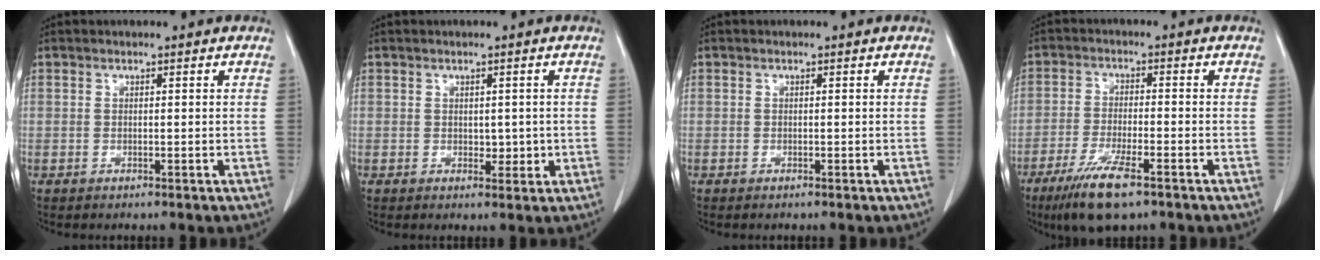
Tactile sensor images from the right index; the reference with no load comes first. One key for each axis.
{"total": 2.1, "fx": -0.1, "fy": 1.4, "fz": 1.6, "tx": -0.017, "ty": -0.001, "tz": 0.006}
{"total": 0.0}
{"total": 8.8, "fx": -5.7, "fy": 1.3, "fz": 6.7, "tx": -0.129, "ty": -0.023, "tz": -0.095}